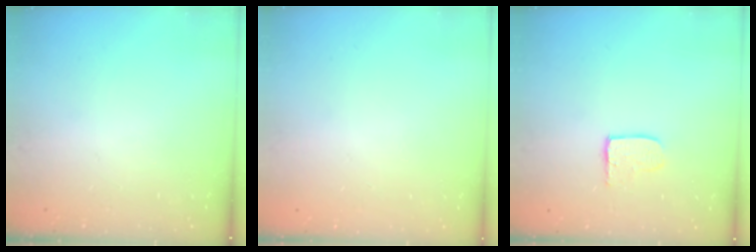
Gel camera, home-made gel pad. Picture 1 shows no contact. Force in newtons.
{"total": 0.0}
{"total": 5.0, "press": 5.0, "slide": 0.4}